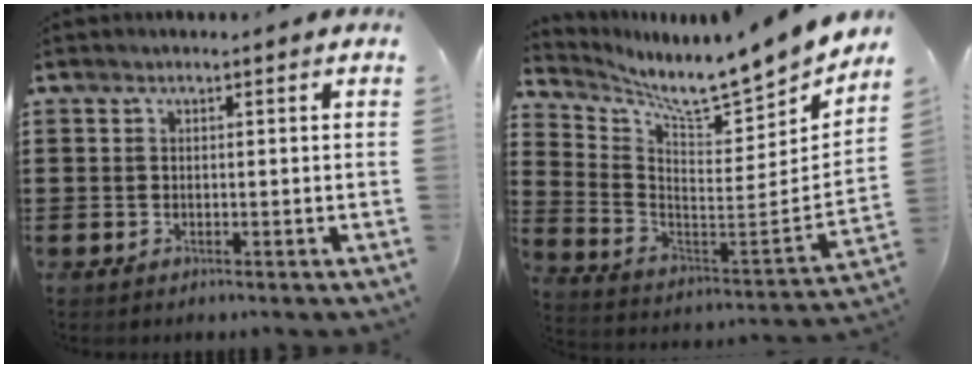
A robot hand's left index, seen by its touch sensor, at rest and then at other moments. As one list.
[{"total": 7.2, "force": [6.7, 0.0, 2.7], "torque": [-0.073, -0.078, 0.103]}]